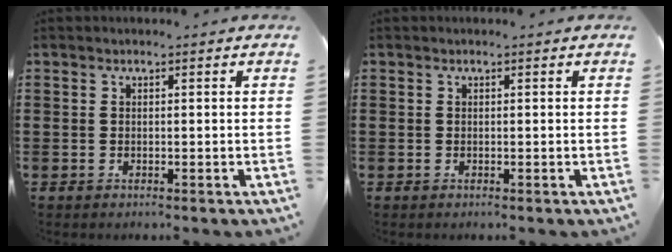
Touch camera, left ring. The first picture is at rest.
{"total": 0.0}